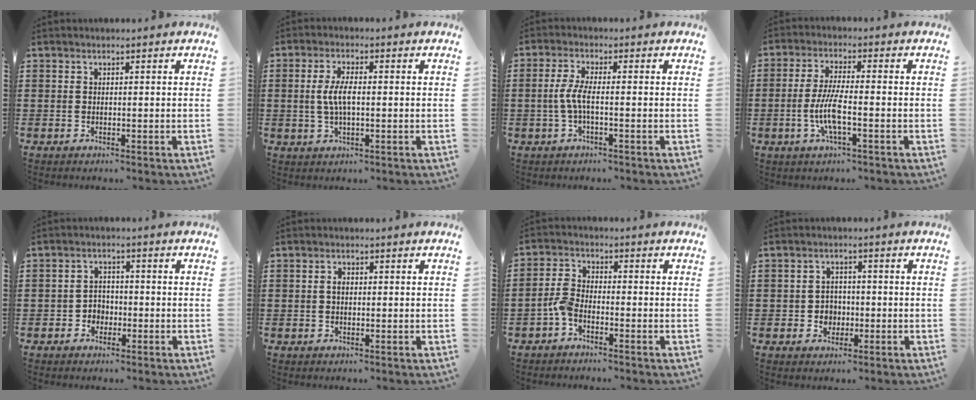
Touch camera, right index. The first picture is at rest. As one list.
[{"total": 4.8, "force": [0.0, 1.8, 4.5], "torque": [-0.099, 0.000, -0.007]}, {"total": 3.9, "force": [-0.8, 0.8, 3.8], "torque": [-0.098, -0.009, -0.026]}, {"total": 6.3, "force": [-1.7, 1.2, 6.0], "torque": [-0.137, -0.013, -0.040]}, {"total": 2.5, "force": [-1.2, 2.0, 0.6], "torque": [-0.021, 0.004, -0.029]}, {"total": 1.3, "force": [0.1, 0.8, 1.0], "torque": [-0.022, 0.005, 0.000]}, {"total": 3.5, "force": [-2.2, 1.5, 2.2], "torque": [-0.069, -0.001, -0.049]}, {"total": 2.8, "force": [-0.8, 2.6, 0.8], "torque": [-0.026, 0.005, -0.020]}]